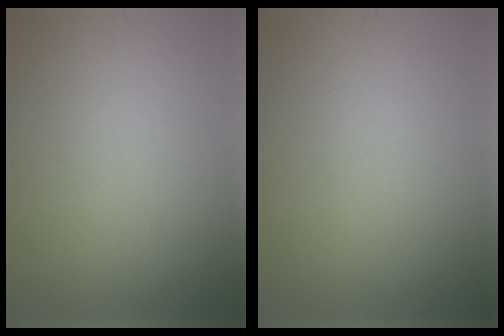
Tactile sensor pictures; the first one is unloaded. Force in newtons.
{"total": 0.0}